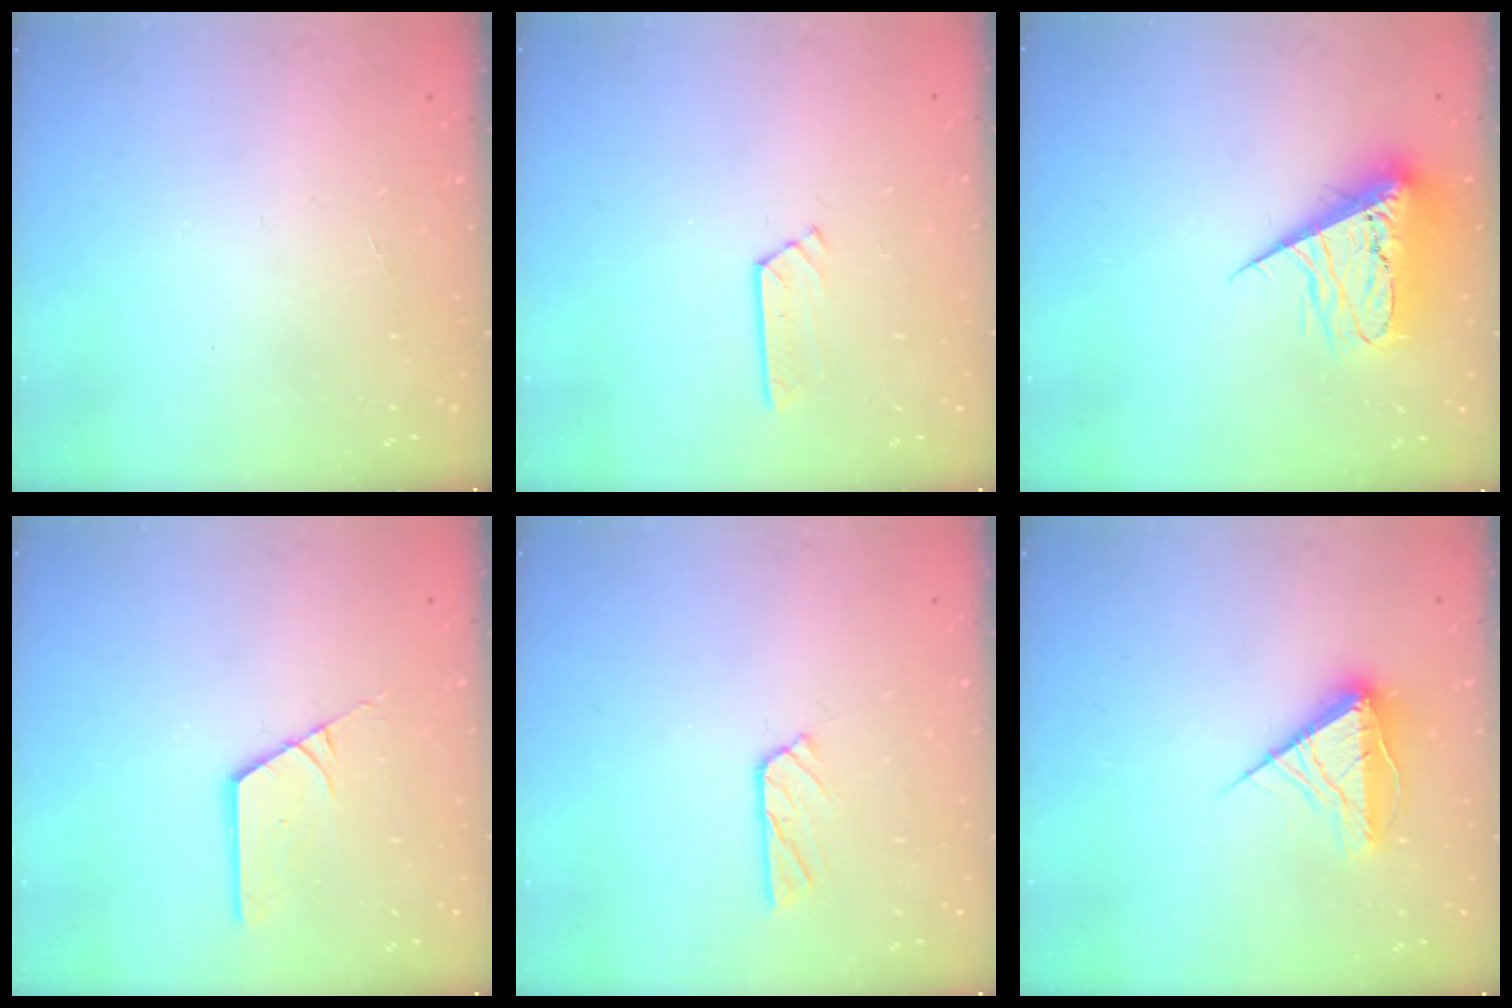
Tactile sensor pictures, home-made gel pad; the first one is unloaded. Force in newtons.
{"total": 2.4, "press": 2.4, "slide": 0.1}
{"total": 9.7, "press": 9.6, "slide": 1.0}
{"total": 3.6, "press": 3.6, "slide": 0.3}
{"total": 4.6, "press": 4.6, "slide": 0.2}
{"total": 13.2, "press": 13.1, "slide": 0.6}